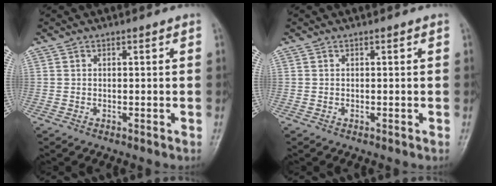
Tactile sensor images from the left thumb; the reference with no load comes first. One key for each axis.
{"total": 0.0}